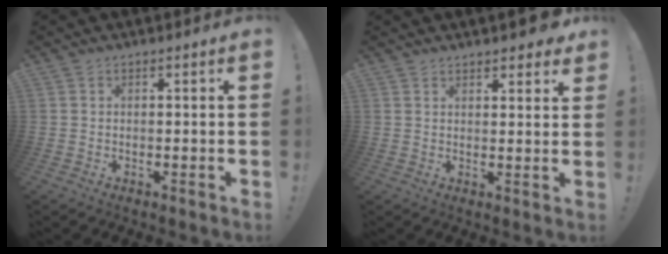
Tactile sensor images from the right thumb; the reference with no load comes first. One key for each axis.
{"total": 3.9, "fx": 3.3, "fy": 1.3, "fz": 1.7, "tx": -0.016, "ty": -0.020, "tz": 0.059}